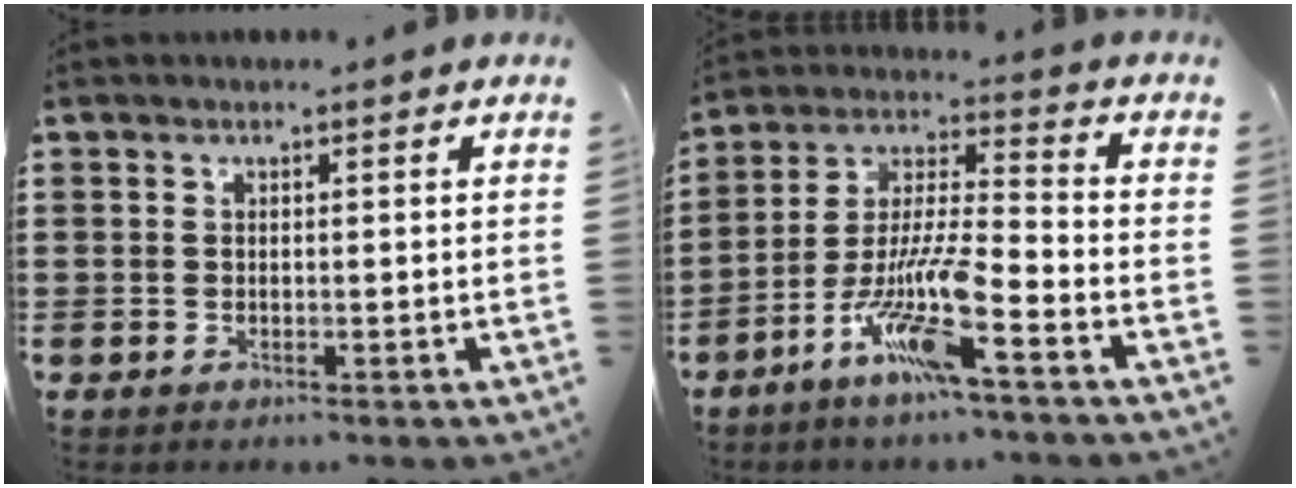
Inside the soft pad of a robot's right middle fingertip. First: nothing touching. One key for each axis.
{"total": 11.7, "fx": -7.2, "fy": 1.3, "fz": 9.2, "tx": -0.193, "ty": -0.003, "tz": -0.142}